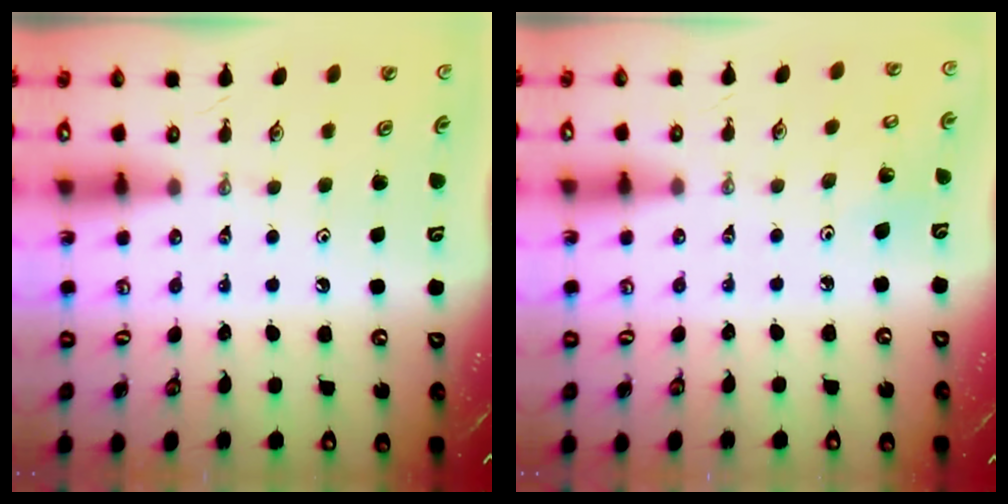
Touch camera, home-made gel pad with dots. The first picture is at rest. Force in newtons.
{"total": 4.2, "press": 4.0, "slide": 1.1}